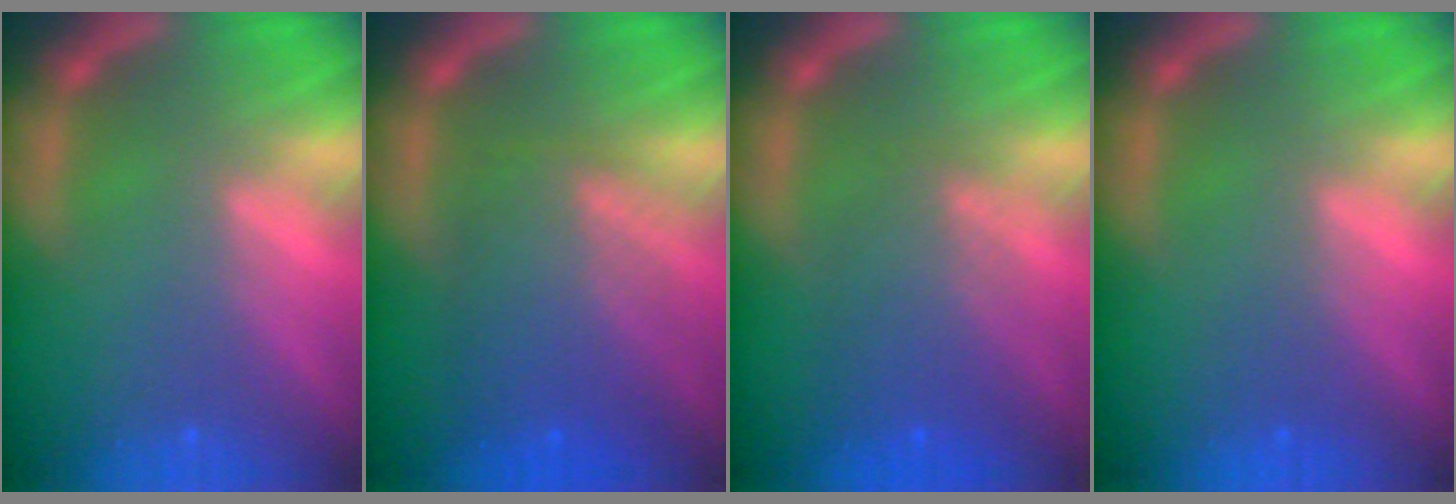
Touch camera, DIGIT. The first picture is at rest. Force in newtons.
{"total": 6.6}
{"total": 4.6}
{"total": 1.0}